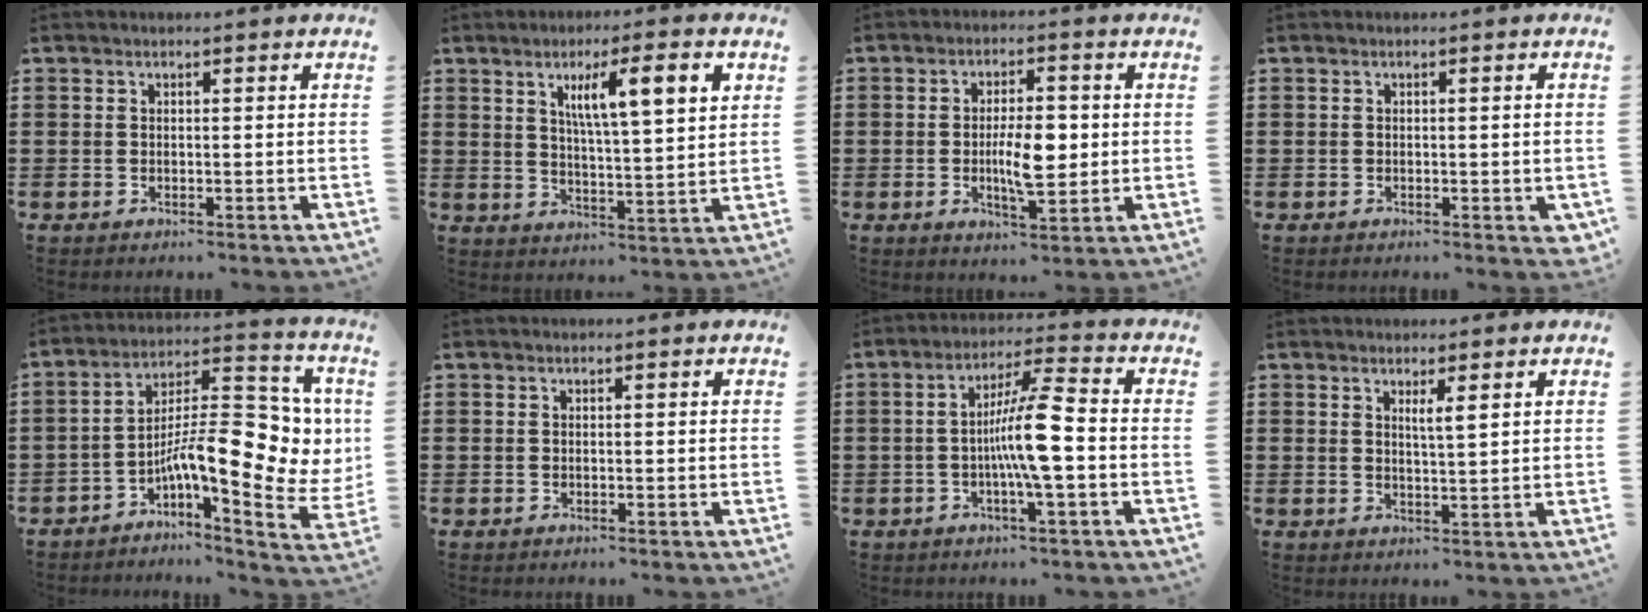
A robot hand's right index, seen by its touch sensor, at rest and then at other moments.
{"total": 8.6, "force": [3.3, 1.4, 7.8], "torque": [-0.147, 0.005, 0.052]}
{"total": 7.3, "force": [-0.3, 2.8, 6.7], "torque": [-0.126, 0.002, -0.013]}
{"total": 0.9, "force": [-0.3, 0.4, 0.8], "torque": [-0.015, -0.002, -0.006]}
{"total": 14.2, "force": [-1.6, 4.6, 13.3], "torque": [-0.198, -0.026, -0.032]}
{"total": 0.0}
{"total": 8.8, "force": [-1.4, 0.6, 8.7], "torque": [-0.164, -0.004, -0.033]}
{"total": 2.0, "force": [1.2, -0.1, 1.6], "torque": [-0.034, -0.001, 0.020]}